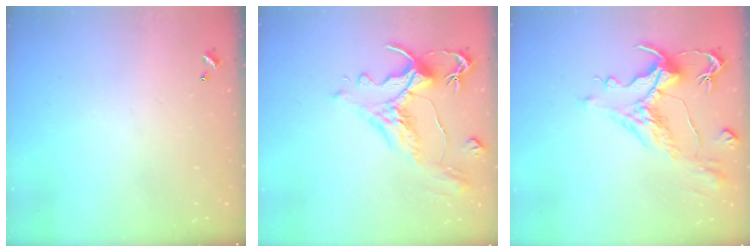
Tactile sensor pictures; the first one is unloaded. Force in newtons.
{"total": 1.6, "press": 0.0, "slide": 1.6}
{"total": 2.6, "press": 2.1, "slide": 1.6}